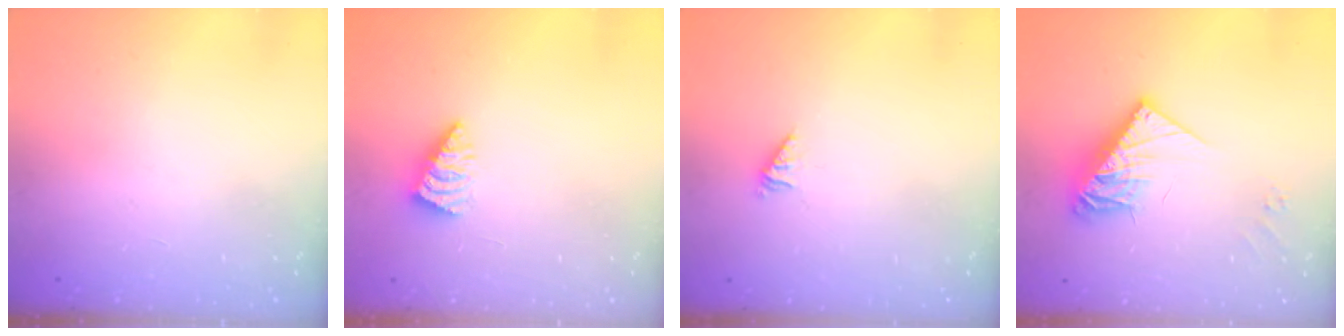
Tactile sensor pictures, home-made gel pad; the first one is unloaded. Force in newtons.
{"total": 2.6, "press": 2.6, "slide": 0.4}
{"total": 1.5, "press": 1.5, "slide": 0.3}
{"total": 12.5, "press": 12.4, "slide": 1.1}